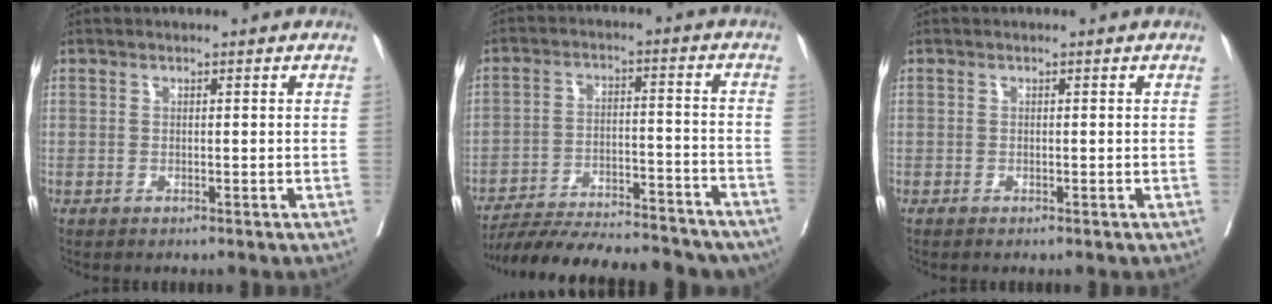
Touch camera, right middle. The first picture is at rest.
{"total": 23.3, "force": [-20.8, 4.6, 9.4], "torque": [-0.131, -0.014, -0.294]}
{"total": 0.6, "force": [-0.5, 0.1, 0.3], "torque": [-0.008, -0.003, -0.007]}